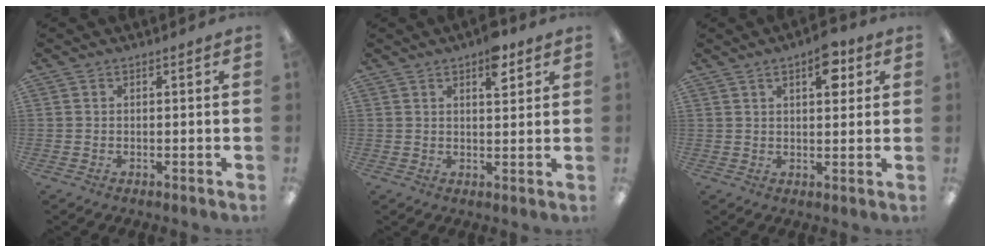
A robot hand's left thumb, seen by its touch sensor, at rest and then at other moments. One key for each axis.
{"total": 6.3, "fx": 3.8, "fy": 2.6, "fz": 4.4, "tx": -0.047, "ty": -0.019, "tz": 0.058}
{"total": 7.9, "fx": 3.9, "fy": 3.7, "fz": 5.7, "tx": -0.069, "ty": -0.012, "tz": 0.061}